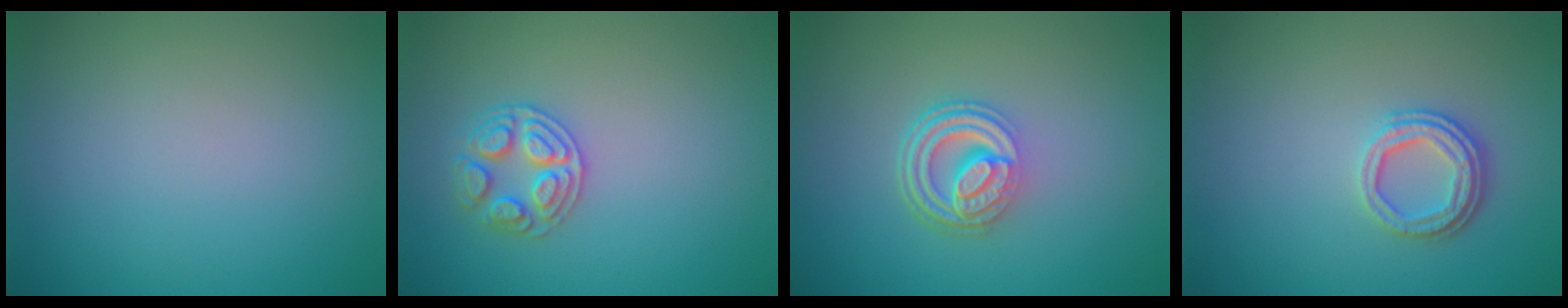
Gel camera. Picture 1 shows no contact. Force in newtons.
{"total": 2.7, "press": 2.7, "slide": 0.3}
{"total": 4.9, "press": 3.4, "slide": 3.5}
{"total": 3.2, "press": 2.5, "slide": 2.0}